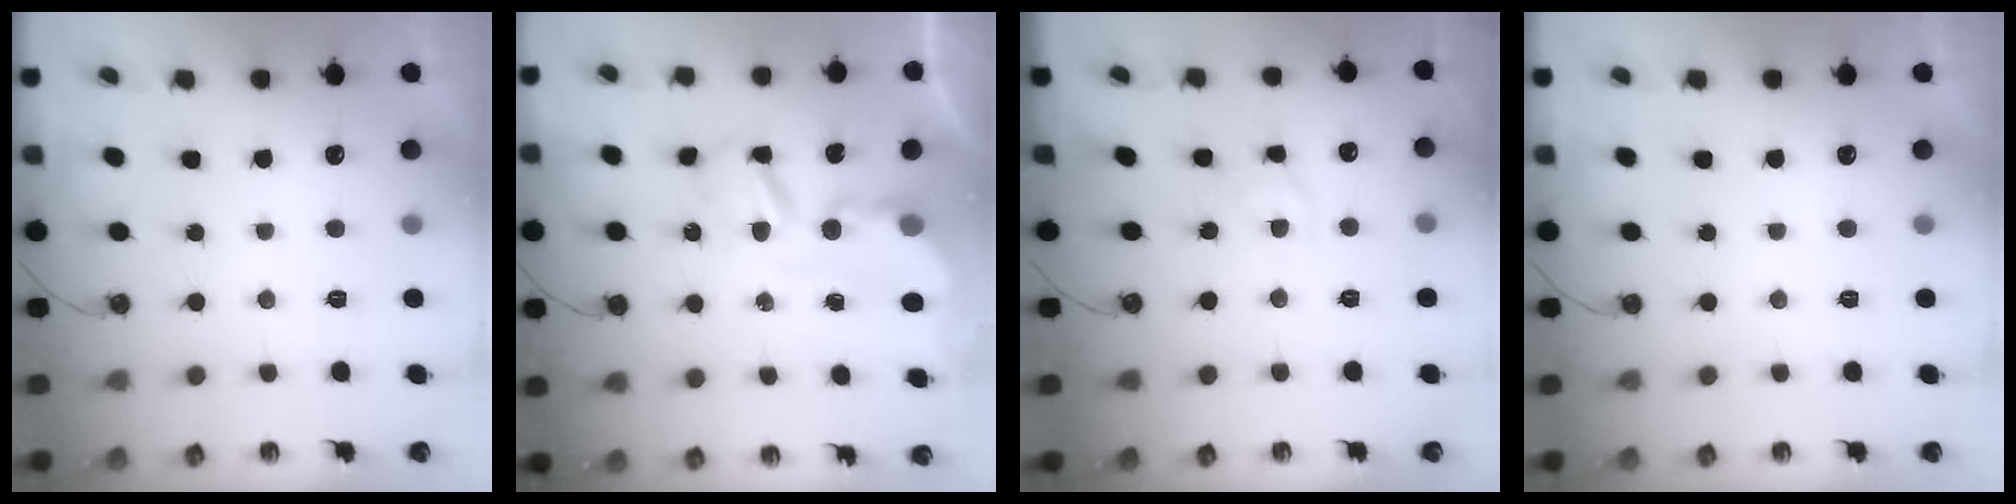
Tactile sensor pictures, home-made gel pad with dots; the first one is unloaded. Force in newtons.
{"total": 6.9, "press": 6.9, "slide": 0.5}
{"total": 5.5, "press": 5.5, "slide": 0.4}
{"total": 0.0}